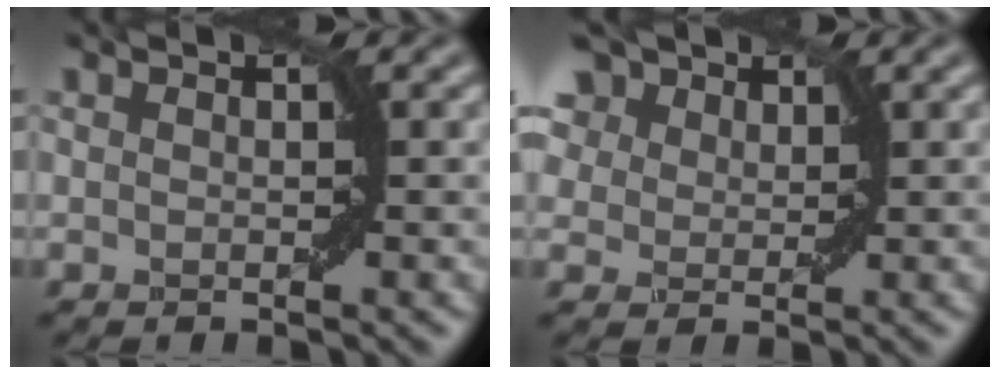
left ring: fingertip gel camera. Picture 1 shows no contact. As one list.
[{"total": 10.4, "force": [5.9, 6.8, 5.2], "torque": [-0.127, 0.038, 0.084]}]